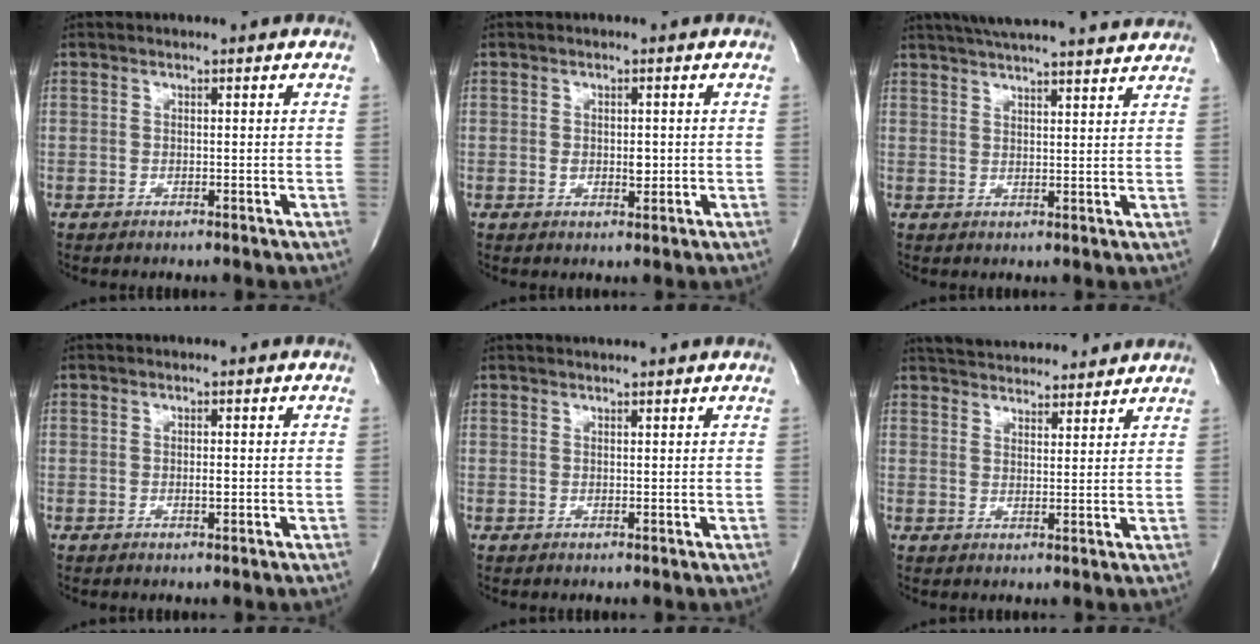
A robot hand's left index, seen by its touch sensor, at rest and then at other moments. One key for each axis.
{"total": 2.5, "fx": -0.1, "fy": 1.4, "fz": 2.0, "tx": -0.032, "ty": -0.002, "tz": 0.003}
{"total": 19.7, "fx": 18.0, "fy": 1.7, "fz": 7.8, "tx": -0.131, "ty": 0.025, "tz": 0.241}
{"total": 0.9, "fx": -0.1, "fy": 0.2, "fz": 0.8, "tx": -0.017, "ty": -0.001, "tz": -0.001}
{"total": 5.2, "fx": 4.9, "fy": 0.1, "fz": 1.6, "tx": -0.023, "ty": 0.026, "tz": 0.056}
{"total": 13.9, "fx": 13.0, "fy": 2.8, "fz": 3.8, "tx": -0.058, "ty": 0.029, "tz": 0.186}